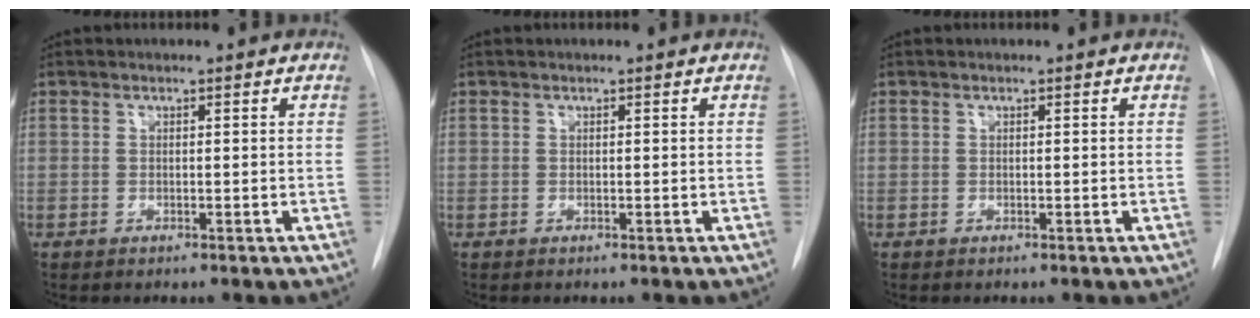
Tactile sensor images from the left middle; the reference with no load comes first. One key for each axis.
{"total": 0.0}
{"total": 0.0}